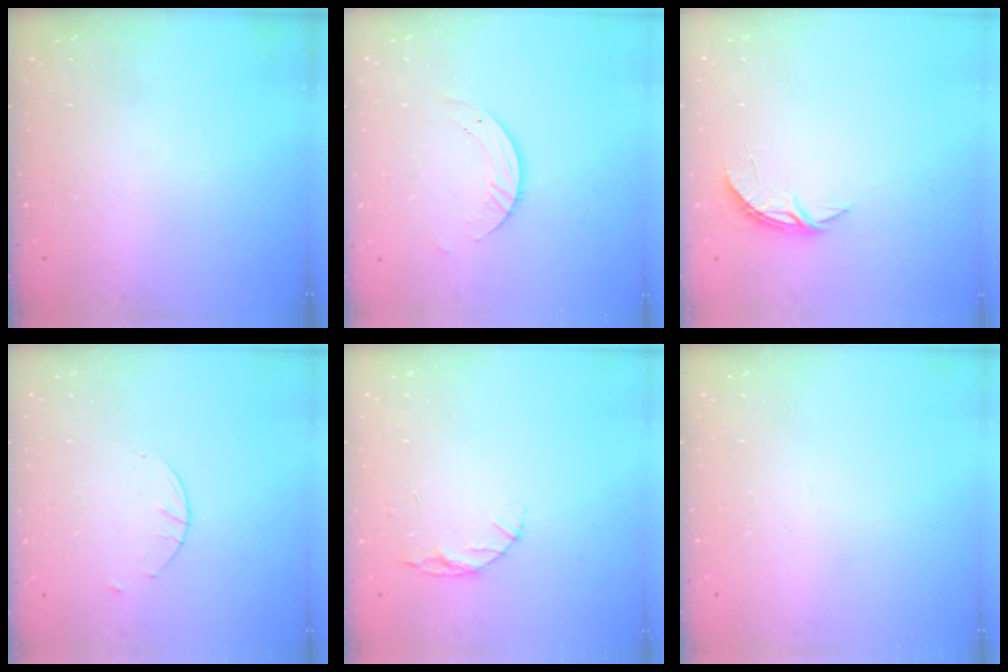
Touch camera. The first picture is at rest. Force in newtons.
{"total": 4.6, "press": 4.6, "slide": 0.5}
{"total": 4.2, "press": 4.2, "slide": 0.3}
{"total": 1.7, "press": 1.7, "slide": 0.3}
{"total": 5.1, "press": 5.1, "slide": 0.5}
{"total": 0.0}